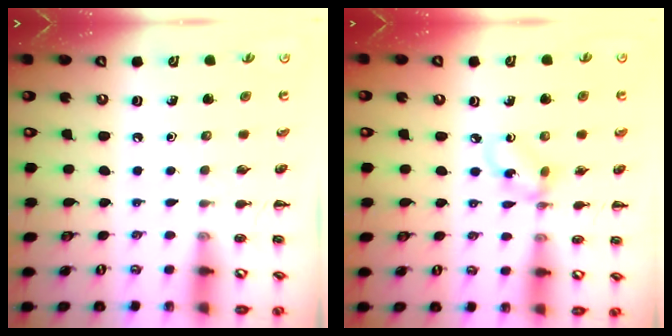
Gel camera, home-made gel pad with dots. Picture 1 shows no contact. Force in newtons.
{"total": 4.4, "press": 4.3, "slide": 0.8}